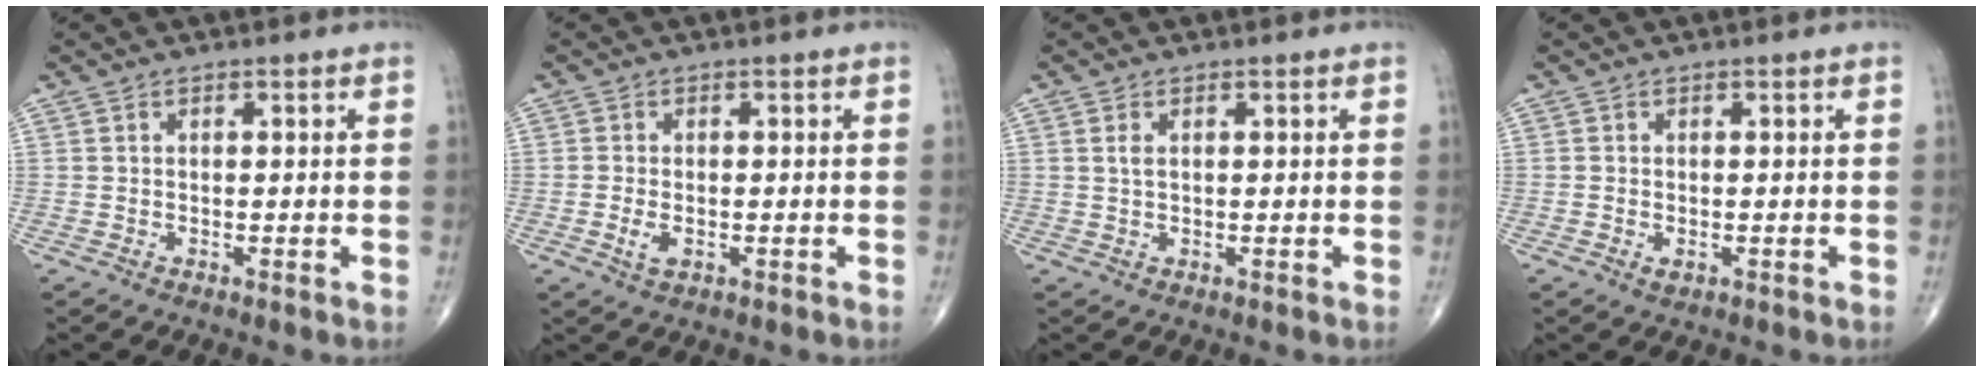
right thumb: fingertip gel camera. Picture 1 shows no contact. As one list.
[{"total": 2.9, "force": [-0.8, 1.6, 2.3], "torque": [-0.045, -0.003, -0.013]}, {"total": 1.6, "force": [0.5, 0.9, 1.3], "torque": [-0.027, 0.002, 0.012]}, {"total": 1.2, "force": [-0.4, 0.7, 0.9], "torque": [-0.015, -0.003, -0.006]}]